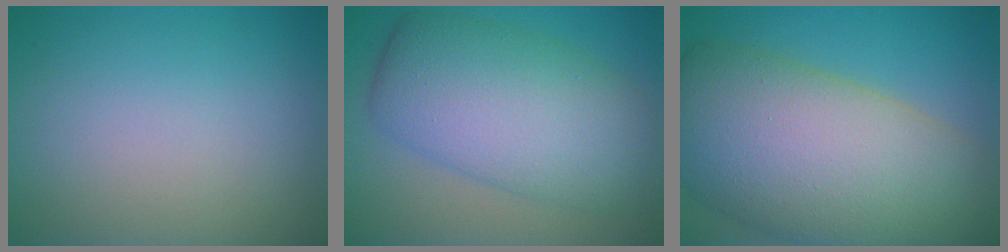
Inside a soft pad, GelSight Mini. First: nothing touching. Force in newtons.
{"total": 9.8, "press": 9.8, "slide": 0.2}
{"total": 17.3, "press": 17.3, "slide": 1.2}